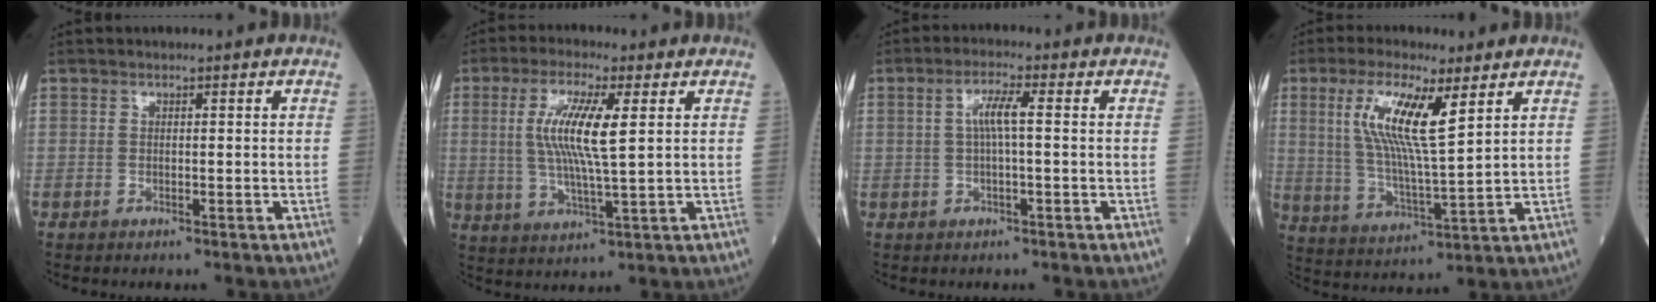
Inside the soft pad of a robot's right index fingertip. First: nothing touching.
{"total": 9.3, "force": [2.0, 0.6, 9.0], "torque": [-0.191, 0.000, 0.040]}
{"total": 3.8, "force": [0.5, 0.2, 3.7], "torque": [-0.074, 0.010, 0.011]}
{"total": 11.3, "force": [4.7, 1.3, 10.2], "torque": [-0.211, 0.001, 0.092]}